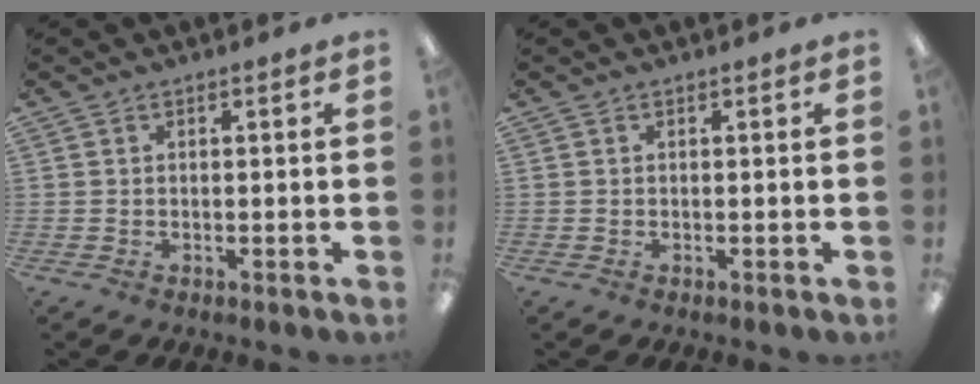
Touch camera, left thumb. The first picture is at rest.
{"total": 0.0}